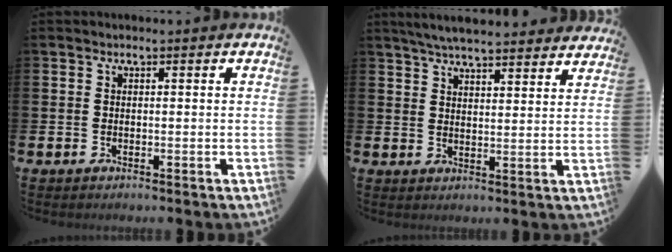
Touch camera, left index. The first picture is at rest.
{"total": 5.8, "force": [5.7, 0.5, 1.4], "torque": [-0.037, -0.026, 0.102]}